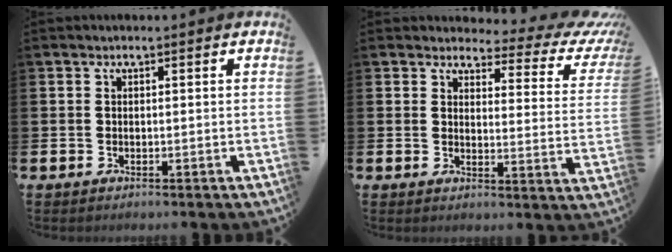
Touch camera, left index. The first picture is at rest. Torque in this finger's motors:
{"motor_torque": [1.00, -1.14, 0.22, -0.02]}